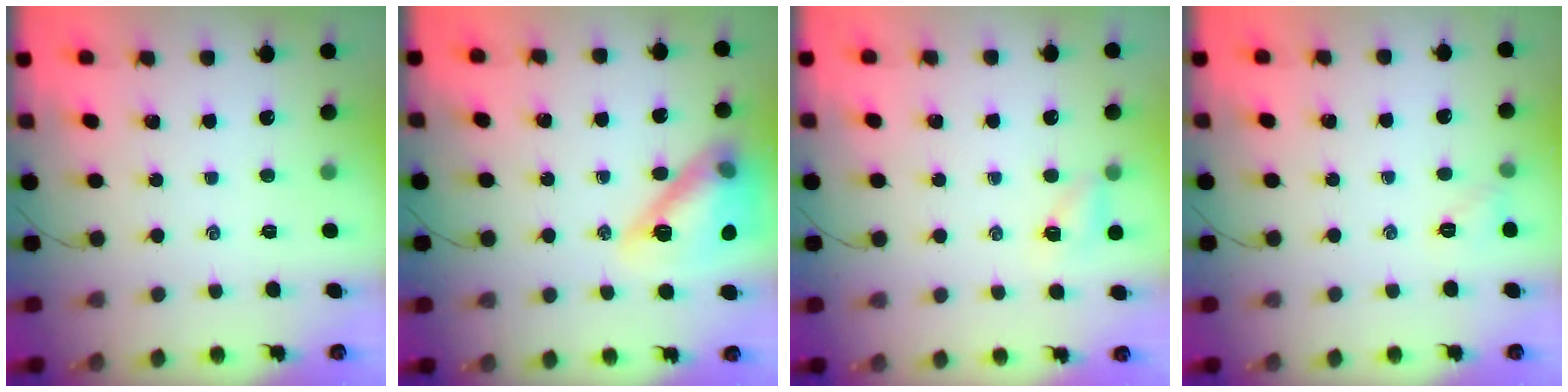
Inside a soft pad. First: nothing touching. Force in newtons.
{"total": 17.4, "press": 17.1, "slide": 3.0}
{"total": 4.5, "press": 4.3, "slide": 1.3}
{"total": 4.6, "press": 4.4, "slide": 1.1}